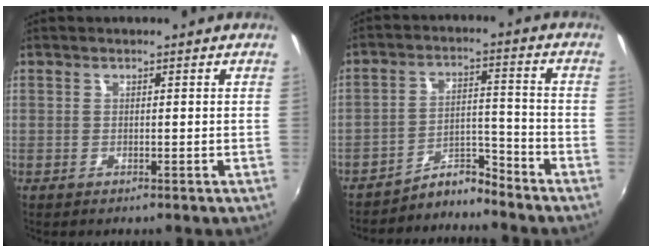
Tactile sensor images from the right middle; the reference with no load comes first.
{"total": 5.6, "force": [-5.6, -0.1, -0.1], "torque": [0.001, 0.028, -0.104]}